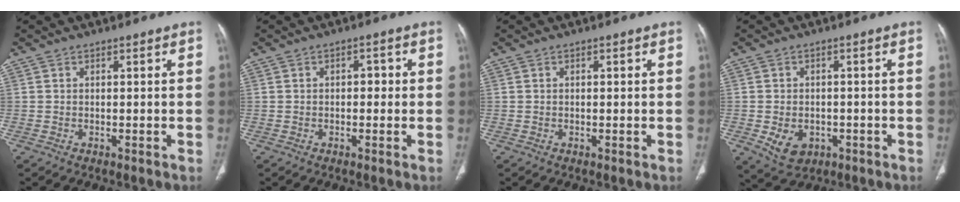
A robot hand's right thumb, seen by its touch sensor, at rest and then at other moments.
{"total": 2.2, "force": [0.0, 1.4, 1.7], "torque": [-0.015, 0.008, -0.004]}
{"total": 0.6, "force": [0.1, 0.3, 0.6], "torque": [-0.014, 0.004, 0.003]}
{"total": 6.2, "force": [-2.0, 4.6, 3.5], "torque": [-0.051, 0.008, -0.017]}